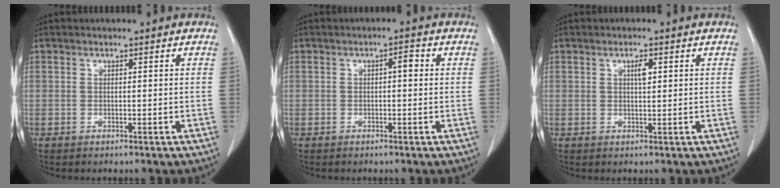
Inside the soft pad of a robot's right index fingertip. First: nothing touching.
{"total": 1.7, "force": [0.2, 0.6, 1.6], "torque": [-0.022, 0.009, 0.003]}
{"total": 1.7, "force": [0.6, 0.5, 1.6], "torque": [-0.027, 0.000, 0.010]}